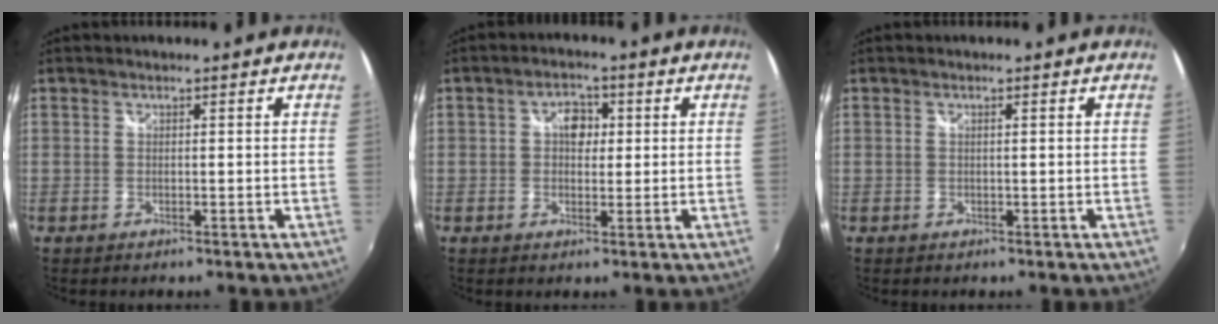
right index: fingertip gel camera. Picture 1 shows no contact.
{"total": 4.1, "force": [0.7, 3.1, 2.6], "torque": [-0.036, 0.012, 0.008]}
{"total": 0.6, "force": [0.1, -0.1, 0.5], "torque": [-0.010, 0.001, 0.001]}